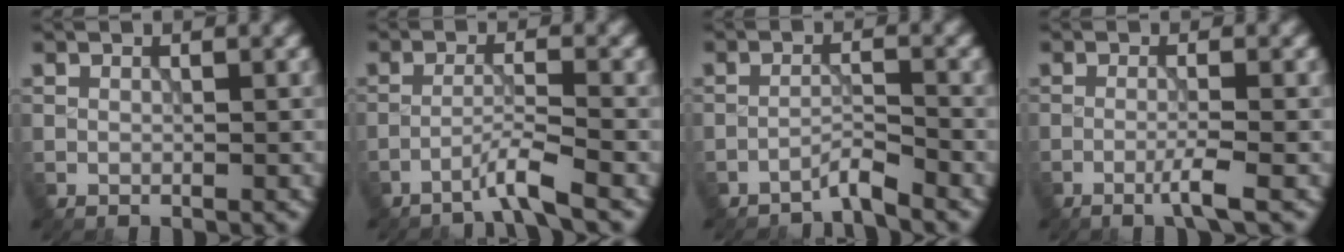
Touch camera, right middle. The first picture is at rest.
{"total": 2.6, "force": [-1.9, -0.2, 1.8], "torque": [-0.024, 0.011, -0.050]}
{"total": 2.0, "force": [-1.9, -0.1, 0.7], "torque": [-0.006, 0.009, -0.041]}
{"total": 2.2, "force": [-1.0, 0.0, 1.9], "torque": [-0.030, 0.004, -0.029]}